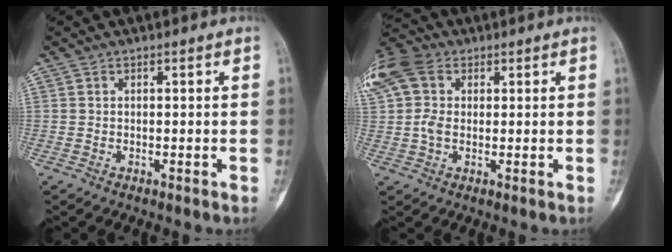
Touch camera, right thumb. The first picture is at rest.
{"total": 11.8, "force": [3.4, 8.5, 7.4], "torque": [-0.174, 0.025, 0.058]}